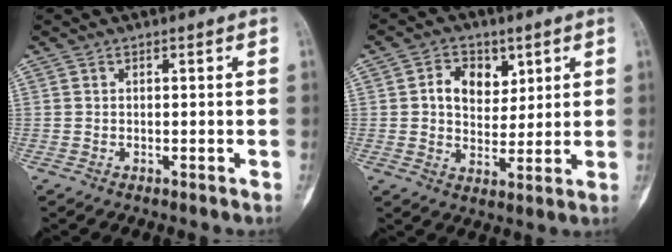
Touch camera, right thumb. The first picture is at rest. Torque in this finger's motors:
{"motor_torque": [-0.22, 0.32, 0.17, 0.20, 0.04]}